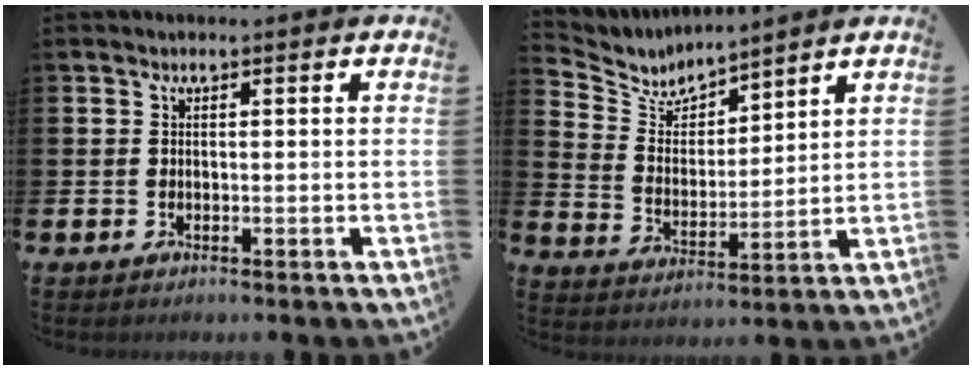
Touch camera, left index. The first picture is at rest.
{"total": 5.0, "force": [4.8, 1.4, 0.5], "torque": [-0.039, -0.038, 0.079]}